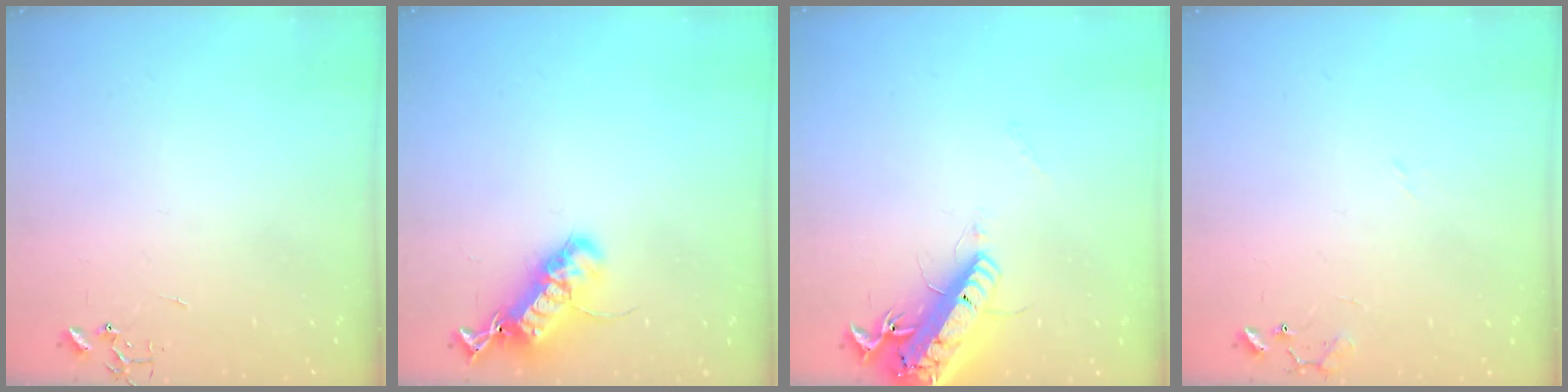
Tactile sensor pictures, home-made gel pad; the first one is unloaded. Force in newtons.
{"total": 18.4, "press": 18.4, "slide": 0.6}
{"total": 18.1, "press": 17.7, "slide": 3.6}
{"total": 9.5, "press": 9.5, "slide": 0.7}